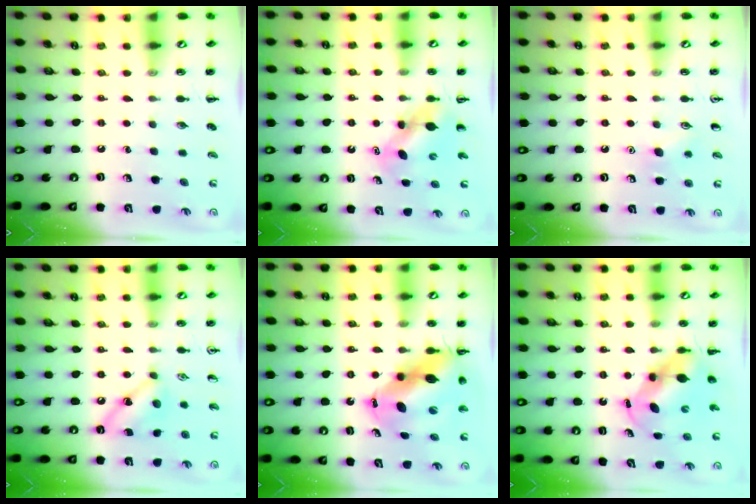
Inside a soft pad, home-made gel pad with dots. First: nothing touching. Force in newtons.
{"total": 5.6, "press": 5.6, "slide": 0.8}
{"total": 6.5, "press": 6.3, "slide": 1.5}
{"total": 7.4, "press": 7.2, "slide": 1.5}
{"total": 12.7, "press": 12.2, "slide": 3.7}
{"total": 5.5, "press": 5.4, "slide": 0.6}